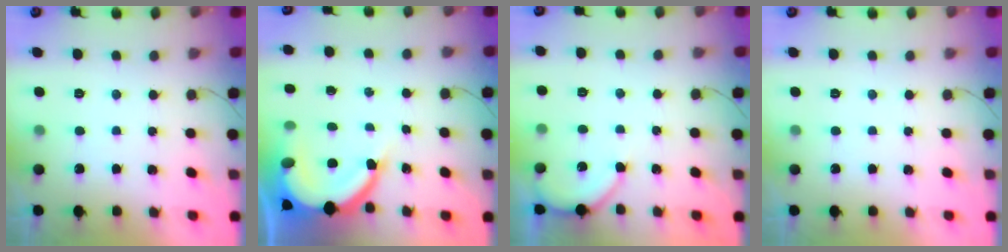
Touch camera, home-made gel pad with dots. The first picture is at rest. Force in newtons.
{"total": 12.6, "press": 12.5, "slide": 1.5}
{"total": 3.6, "press": 3.5, "slide": 0.5}
{"total": 0.0}